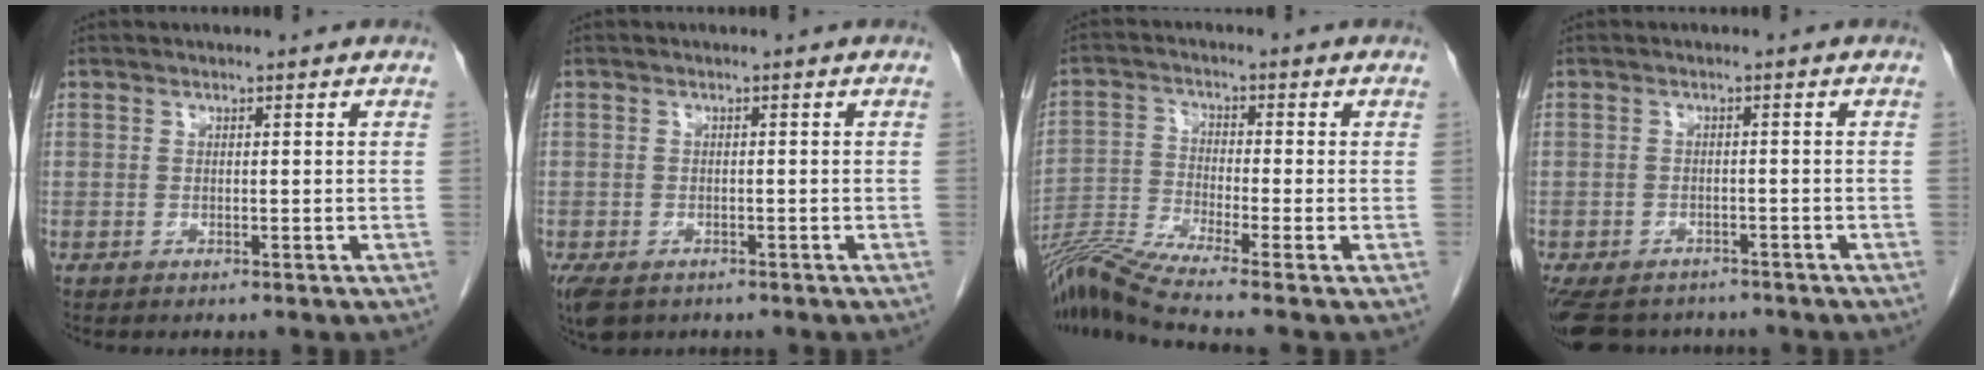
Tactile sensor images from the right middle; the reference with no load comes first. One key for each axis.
{"total": 5.1, "fx": -3.2, "fy": 3.2, "fz": 2.3, "tx": -0.044, "ty": -0.008, "tz": -0.045}
{"total": 9.0, "fx": -7.6, "fy": -2.4, "fz": 4.2, "tx": -0.084, "ty": -0.019, "tz": -0.146}
{"total": 11.1, "fx": -8.7, "fy": 5.8, "fz": 3.8, "tx": -0.098, "ty": -0.013, "tz": -0.109}